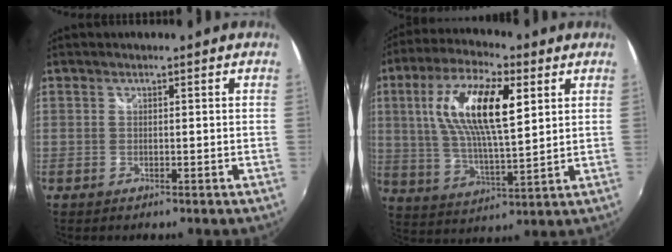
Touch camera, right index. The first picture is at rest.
{"total": 16.3, "force": [5.1, 5.5, 14.4], "torque": [-0.271, 0.012, 0.093]}